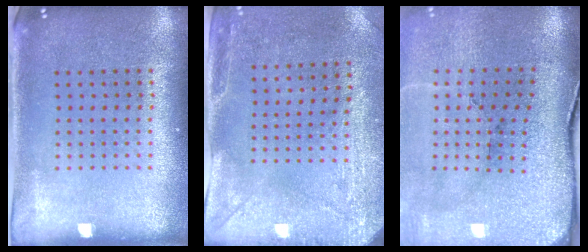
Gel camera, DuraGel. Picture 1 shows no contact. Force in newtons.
{"total": 3.0, "press": 2.4, "slide": 1.8}
{"total": 3.6, "press": 3.3, "slide": 1.5}